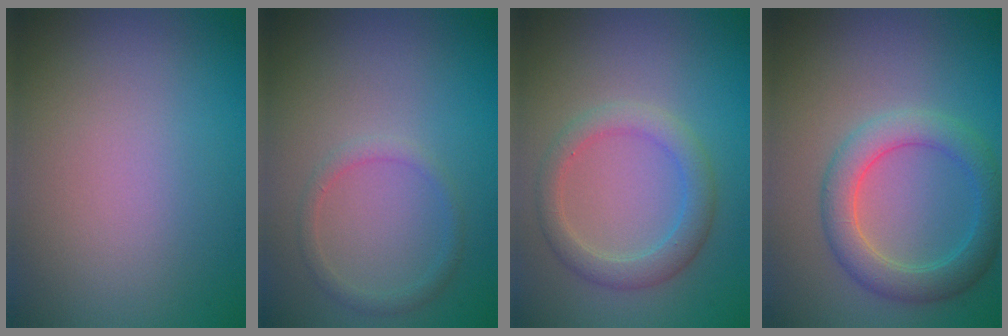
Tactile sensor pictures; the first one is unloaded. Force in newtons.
{"total": 1.3, "press": 1.3, "slide": 0.0}
{"total": 3.0, "press": 2.9, "slide": 0.3}
{"total": 4.2, "press": 4.2, "slide": 0.1}